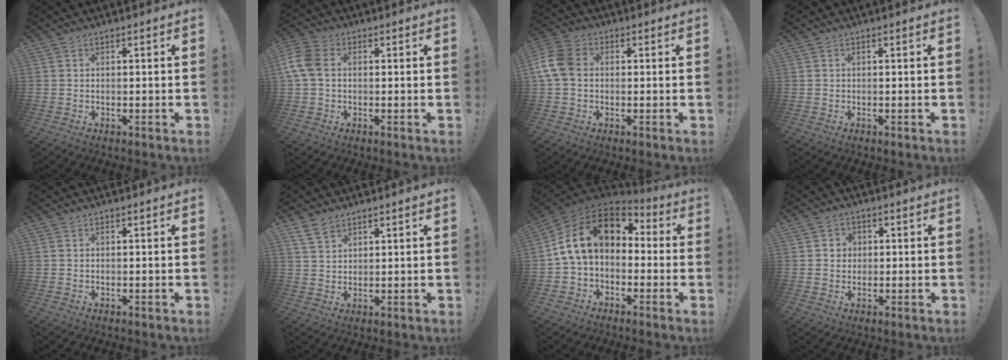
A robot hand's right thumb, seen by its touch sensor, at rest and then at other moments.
{"total": 7.8, "force": [0.8, 5.5, 5.6], "torque": [-0.134, 0.013, 0.019]}
{"total": 10.0, "force": [0.8, 7.4, 6.8], "torque": [-0.152, 0.011, 0.019]}
{"total": 0.0}
{"total": 0.0}
{"total": 4.8, "force": [3.7, 2.5, 1.8], "torque": [-0.038, -0.014, 0.071]}
{"total": 16.6, "force": [3.9, 10.6, 12.2], "torque": [-0.213, 0.008, 0.073]}
{"total": 3.3, "force": [0.4, 3.2, 0.8], "torque": [-0.005, 0.002, 0.005]}